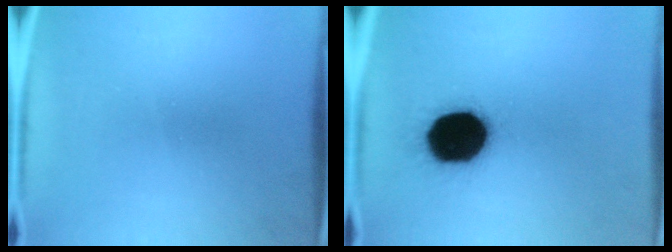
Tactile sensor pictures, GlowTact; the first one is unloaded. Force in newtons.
{"total": 19.6}